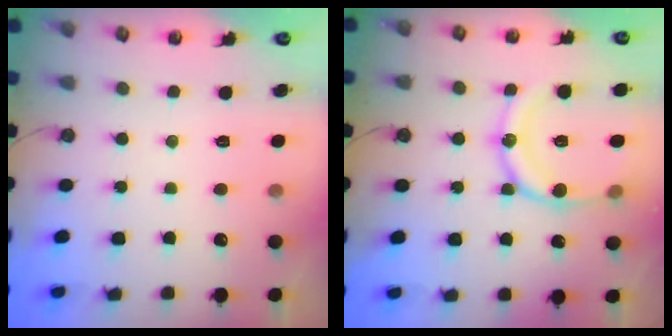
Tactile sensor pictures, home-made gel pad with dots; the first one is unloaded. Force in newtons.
{"total": 17.9, "press": 17.6, "slide": 3.3}